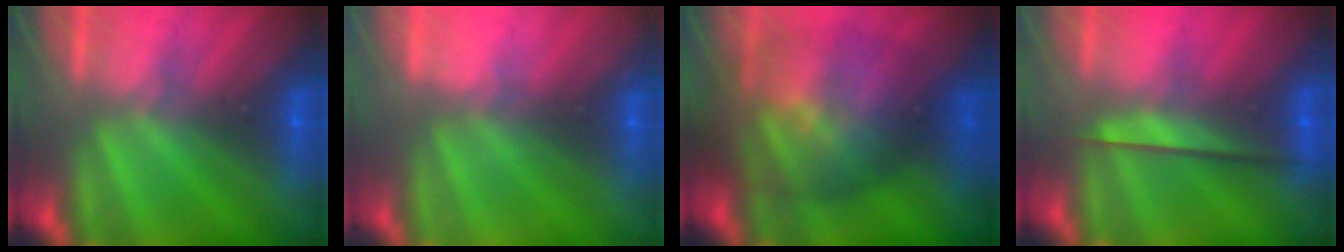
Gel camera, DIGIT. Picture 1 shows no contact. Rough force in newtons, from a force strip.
{"total": 2.3}
{"total": 7.5}
{"total": 2.3}